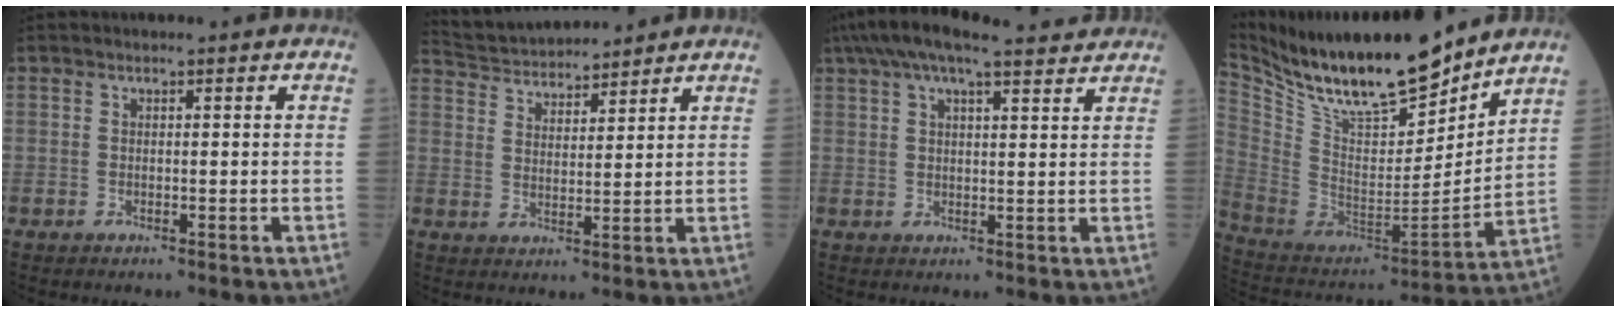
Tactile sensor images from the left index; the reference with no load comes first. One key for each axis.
{"total": 8.8, "fx": 8.5, "fy": 1.0, "fz": 1.8, "tx": -0.045, "ty": 0.024, "tz": 0.153}
{"total": 13.8, "fx": 11.4, "fy": 2.6, "fz": 7.3, "tx": -0.137, "ty": 0.048, "tz": 0.167}
{"total": 21.5, "fx": 18.0, "fy": 4.1, "fz": 10.9, "tx": -0.209, "ty": -0.025, "tz": 0.323}